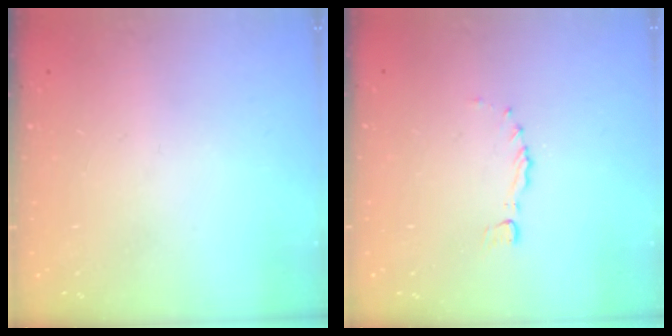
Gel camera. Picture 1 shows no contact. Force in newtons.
{"total": 0.0}